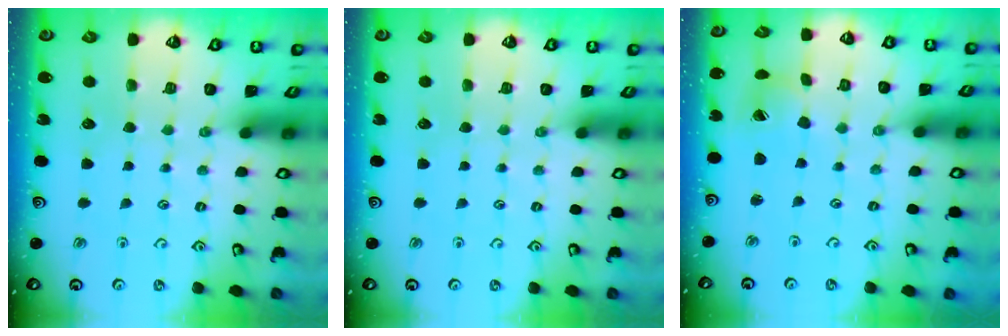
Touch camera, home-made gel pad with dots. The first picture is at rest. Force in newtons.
{"total": 0.0}
{"total": 6.4, "press": 6.4, "slide": 0.4}